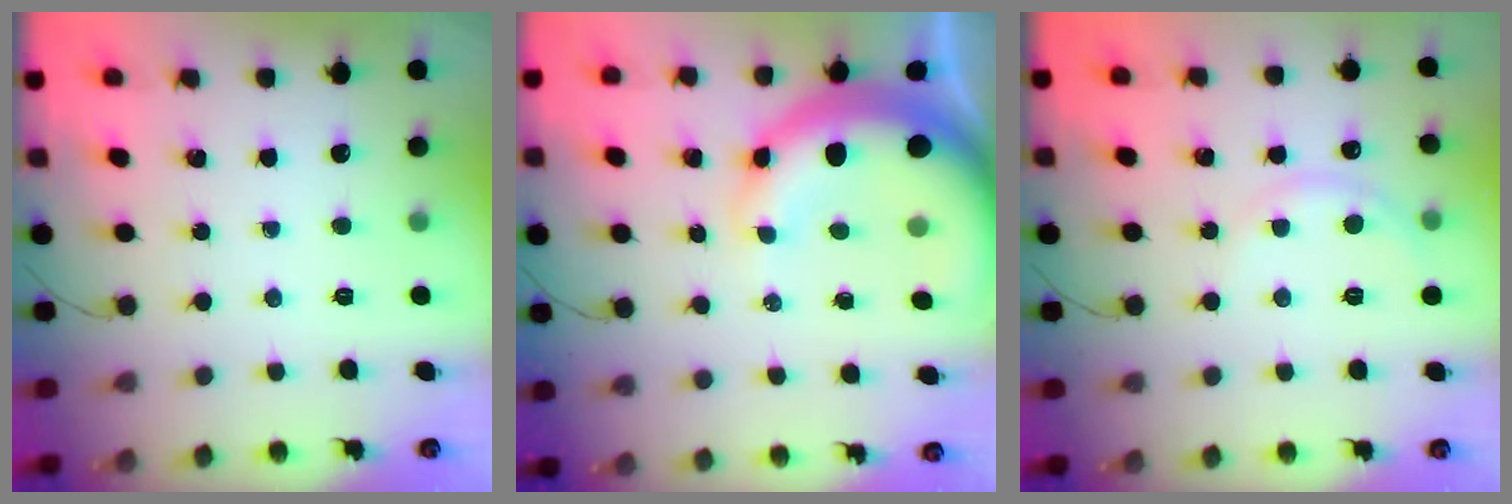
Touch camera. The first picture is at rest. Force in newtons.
{"total": 13.9, "press": 13.6, "slide": 2.8}
{"total": 3.2, "press": 3.1, "slide": 1.0}